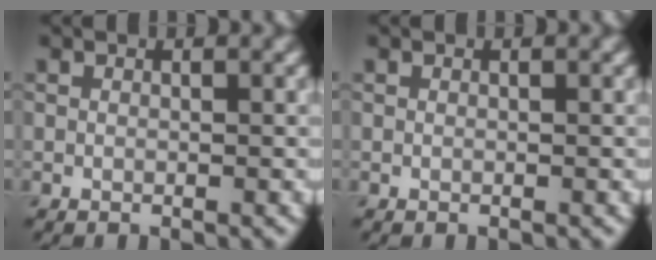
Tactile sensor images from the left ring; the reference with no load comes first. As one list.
[{"total": 0.0}]